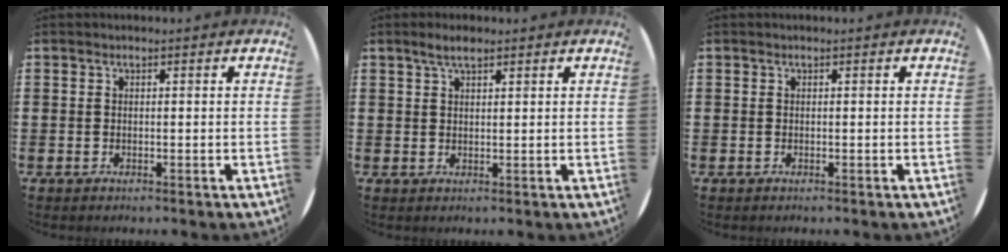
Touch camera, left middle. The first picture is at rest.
{"total": 2.5, "force": [1.9, 0.7, 1.5], "torque": [-0.024, 0.003, 0.032]}
{"total": 0.0}